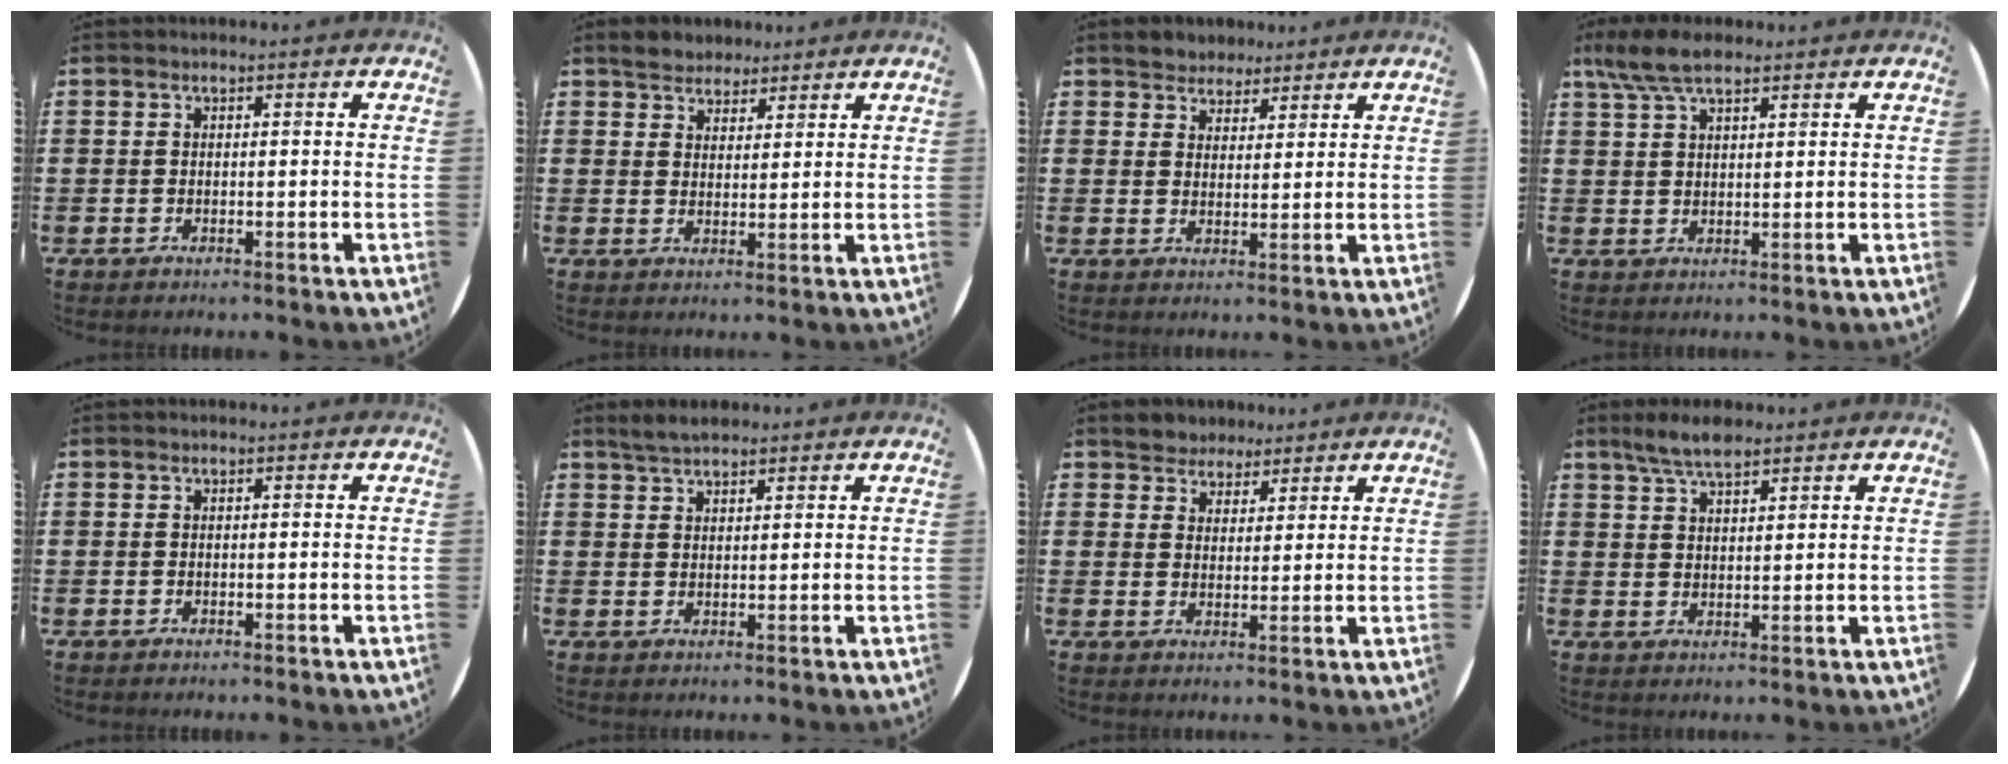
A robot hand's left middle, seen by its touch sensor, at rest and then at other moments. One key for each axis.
{"total": 3.5, "fx": 3.1, "fy": 1.5, "fz": -0.1, "tx": -0.008, "ty": 0.003, "tz": 0.060}
{"total": 3.4, "fx": 3.0, "fy": 1.5, "fz": -0.5, "tx": -0.003, "ty": -0.002, "tz": 0.058}
{"total": 5.7, "fx": 4.3, "fy": 1.9, "fz": 3.2, "tx": -0.073, "ty": -0.001, "tz": 0.079}
{"total": 0.0}
{"total": 2.7, "fx": 2.5, "fy": 0.7, "fz": 0.8, "tx": -0.019, "ty": 0.004, "tz": 0.047}
{"total": 4.0, "fx": 3.6, "fy": 1.7, "fz": -0.6, "tx": -0.005, "ty": -0.005, "tz": 0.069}
{"total": 4.8, "fx": 4.0, "fy": 1.4, "fz": 2.3, "tx": -0.045, "ty": -0.008, "tz": 0.071}